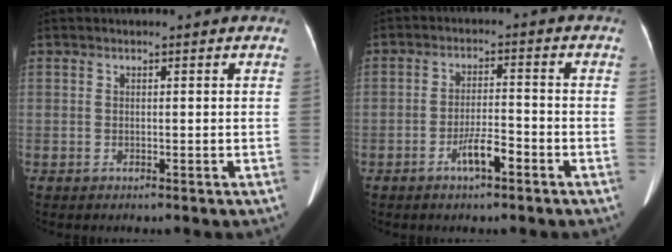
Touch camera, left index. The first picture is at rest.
{"total": 4.6, "force": [-2.9, 0.9, 3.5], "torque": [-0.069, -0.001, -0.052]}